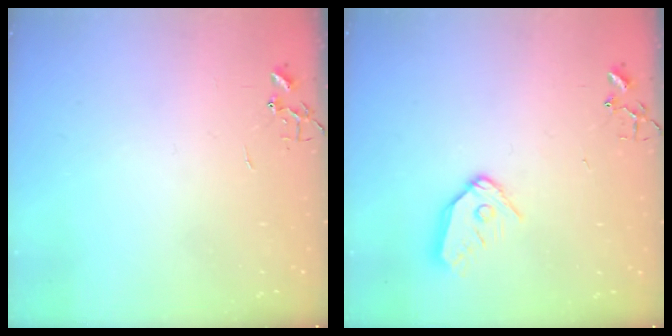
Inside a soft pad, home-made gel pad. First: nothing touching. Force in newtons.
{"total": 10.7, "press": 10.6, "slide": 1.1}